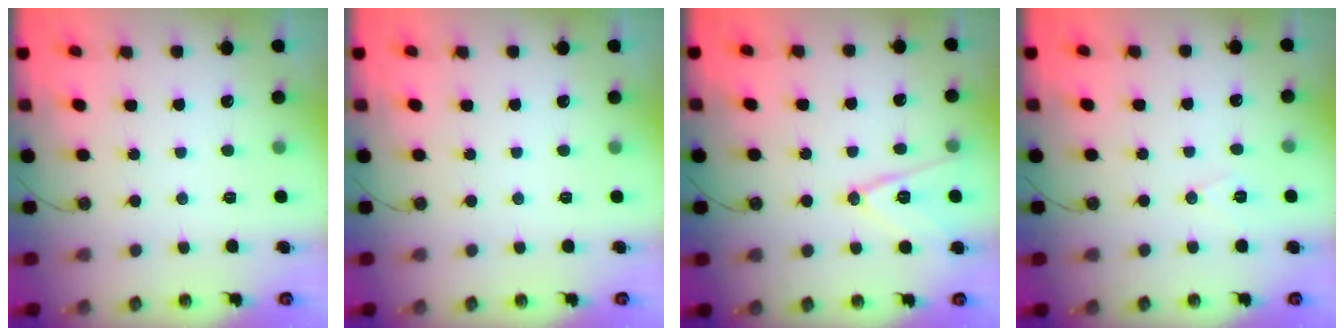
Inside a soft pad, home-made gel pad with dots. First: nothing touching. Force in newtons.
{"total": 0.0}
{"total": 12.7, "press": 12.3, "slide": 3.3}
{"total": 7.1, "press": 5.5, "slide": 4.5}